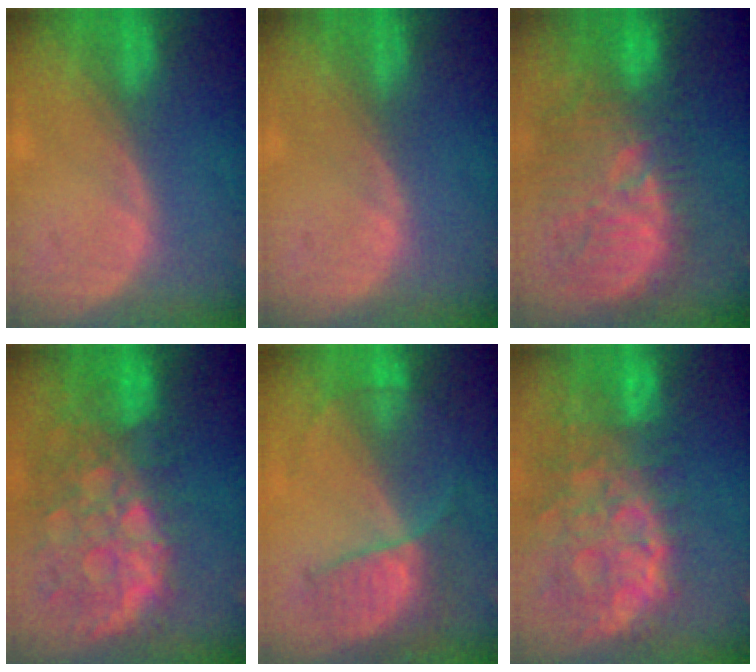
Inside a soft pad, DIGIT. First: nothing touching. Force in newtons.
{"total": 0.0}
{"total": 12.8, "press": 12.1, "slide": 4.2}
{"total": 12.6, "press": 10.4, "slide": 7.1}
{"total": 7.3, "press": 6.2, "slide": 3.9}
{"total": 13.6, "press": 11.1, "slide": 7.8}